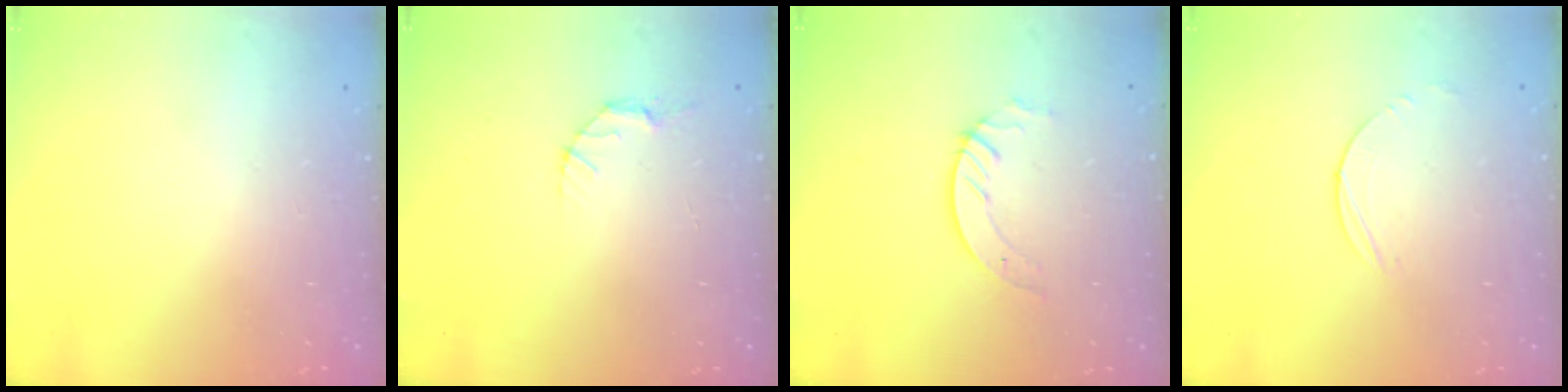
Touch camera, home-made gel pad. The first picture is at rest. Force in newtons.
{"total": 2.7, "press": 2.7, "slide": 0.4}
{"total": 4.0, "press": 4.0, "slide": 0.4}
{"total": 3.1, "press": 3.1, "slide": 0.3}